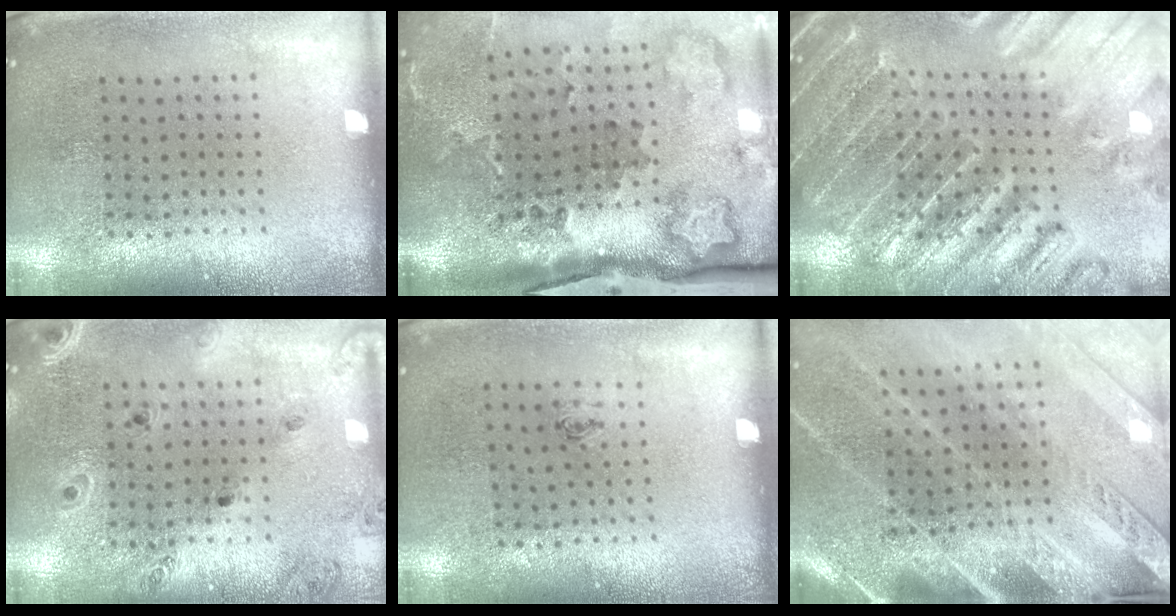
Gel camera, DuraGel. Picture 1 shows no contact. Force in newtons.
{"total": 3.7, "press": 2.4, "slide": 2.8}
{"total": 3.9, "press": 3.7, "slide": 1.1}
{"total": 0.6, "press": 0.6, "slide": 0.1}
{"total": 0.5, "press": 0.1, "slide": 0.5}
{"total": 3.5, "press": 3.0, "slide": 1.8}